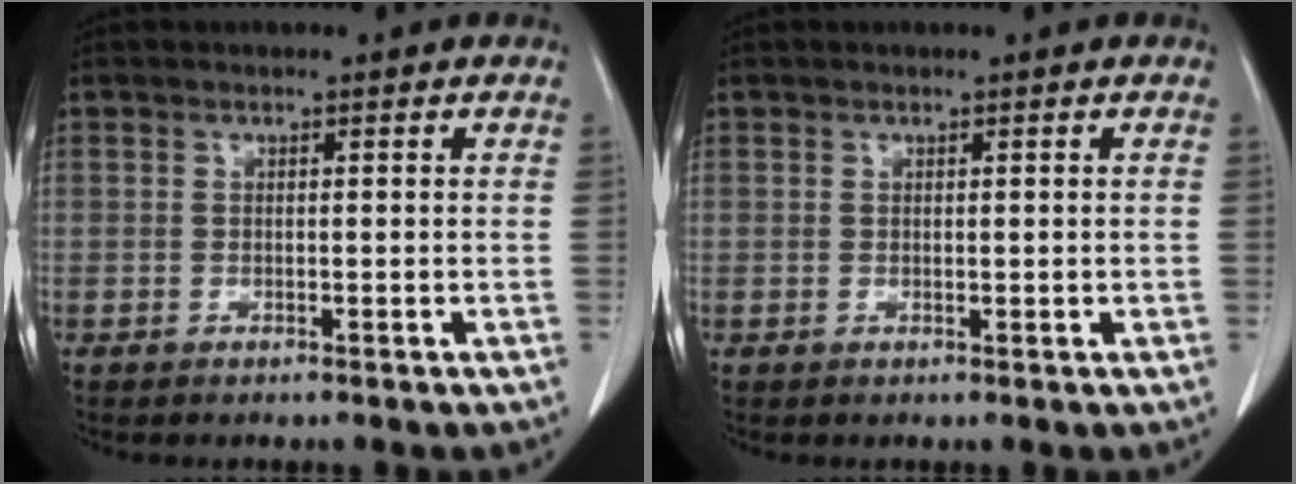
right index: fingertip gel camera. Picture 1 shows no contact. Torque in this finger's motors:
{"motor_torque": [-0.18, 0.48, -0.02, 0.02]}